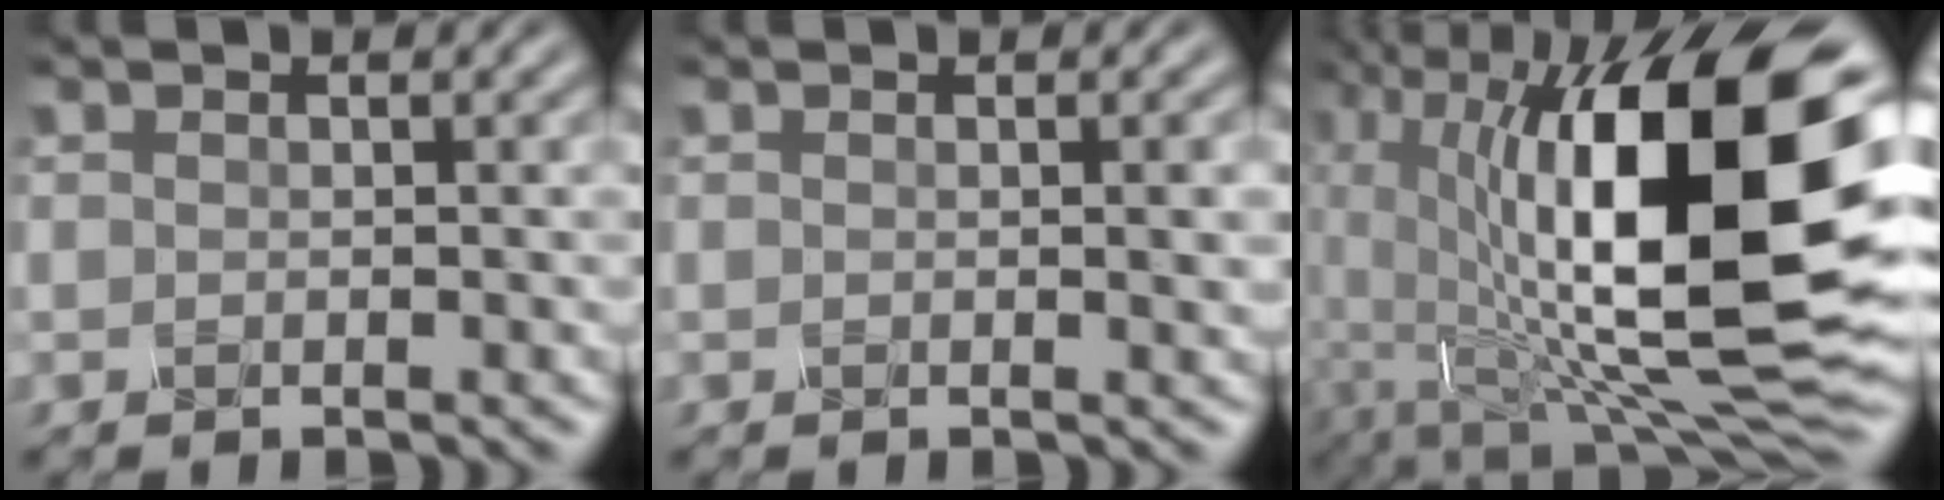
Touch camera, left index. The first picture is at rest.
{"total": 1.3, "force": [0.1, 0.2, 1.3], "torque": [-0.016, 0.001, 0.000]}
{"total": 19.1, "force": [1.1, 8.0, 17.3], "torque": [-0.289, 0.001, 0.019]}